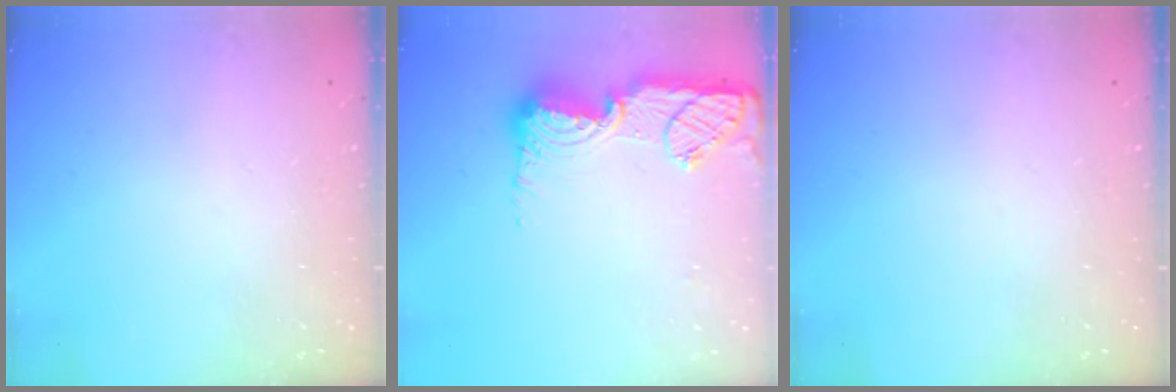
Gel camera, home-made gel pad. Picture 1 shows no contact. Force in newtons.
{"total": 15.4, "press": 15.4, "slide": 1.2}
{"total": 0.0}